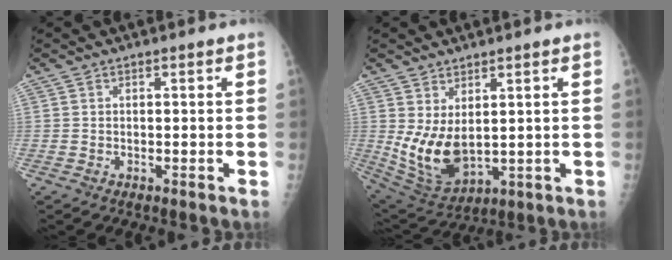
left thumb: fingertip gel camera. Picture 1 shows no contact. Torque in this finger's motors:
{"motor_torque": [0.02, 0.48, 0.84, -0.19, 0.22]}